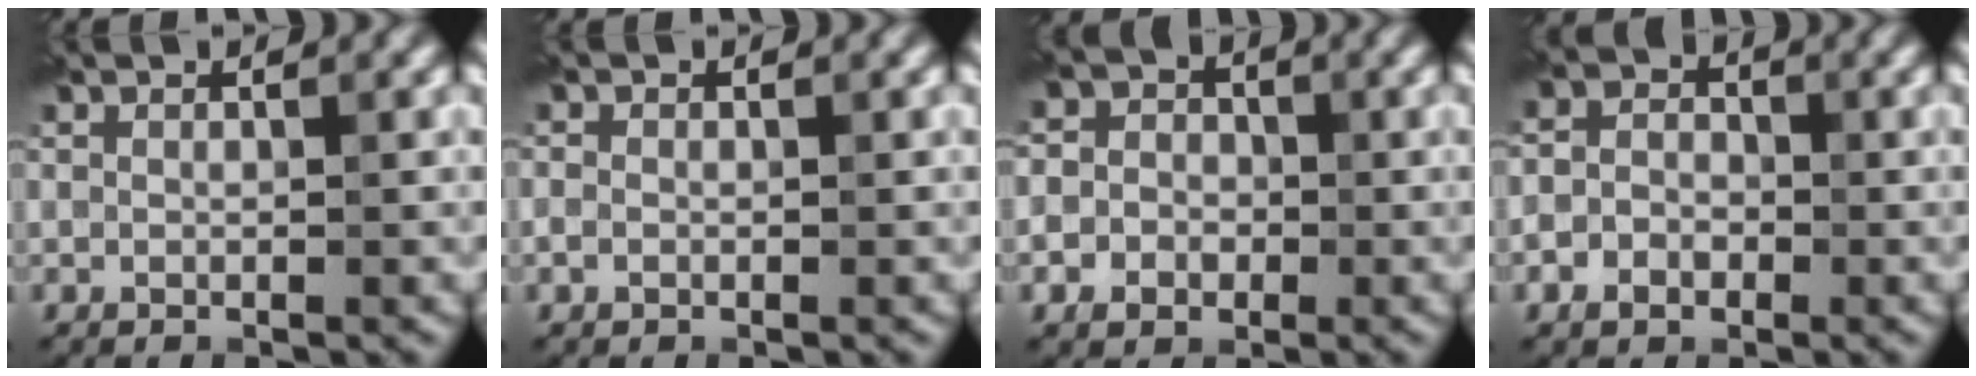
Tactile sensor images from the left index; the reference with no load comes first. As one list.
[{"total": 0.8, "force": [-0.3, 0.6, 0.4], "torque": [-0.008, 0.000, -0.008]}, {"total": 4.9, "force": [-0.9, 4.5, 1.7], "torque": [-0.006, 0.012, -0.043]}, {"total": 3.0, "force": [-1.1, 2.4, 1.5], "torque": [-0.011, -0.001, -0.028]}]